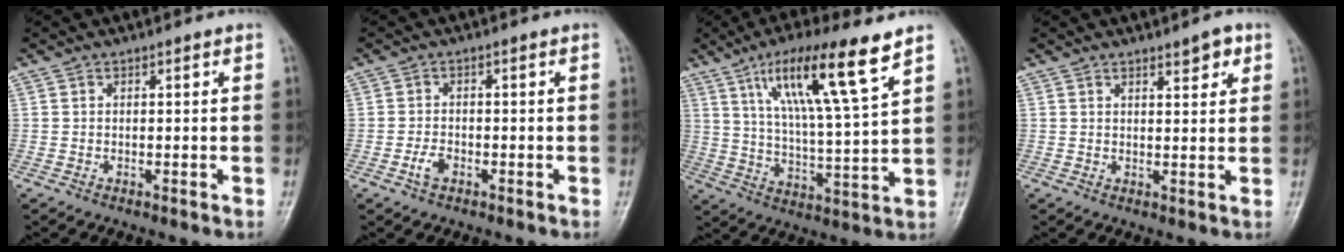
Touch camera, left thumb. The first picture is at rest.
{"total": 2.5, "force": [-1.2, 1.5, 1.6], "torque": [-0.033, 0.008, -0.025]}
{"total": 15.9, "force": [8.9, 2.0, 13.1], "torque": [-0.227, -0.035, 0.161]}
{"total": 3.5, "force": [2.2, 1.2, 2.5], "torque": [-0.026, -0.013, 0.031]}